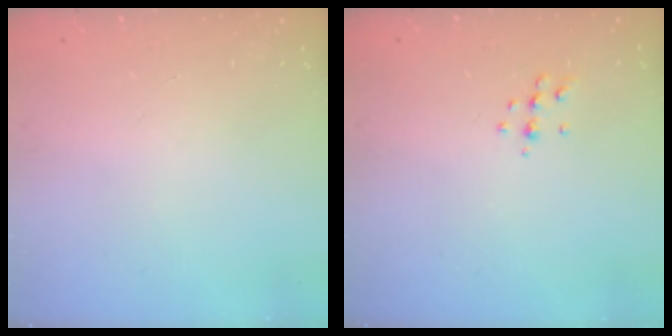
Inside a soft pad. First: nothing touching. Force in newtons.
{"total": 5.7, "press": 5.6, "slide": 1.0}